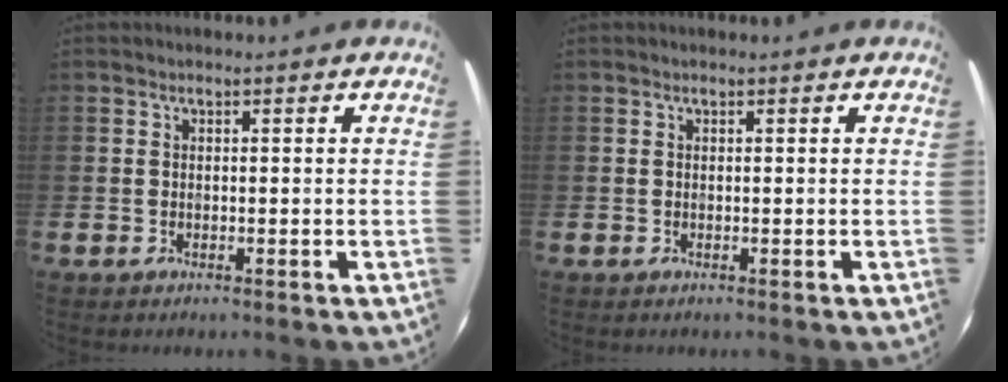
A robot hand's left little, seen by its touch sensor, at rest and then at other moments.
{"total": 0.0}